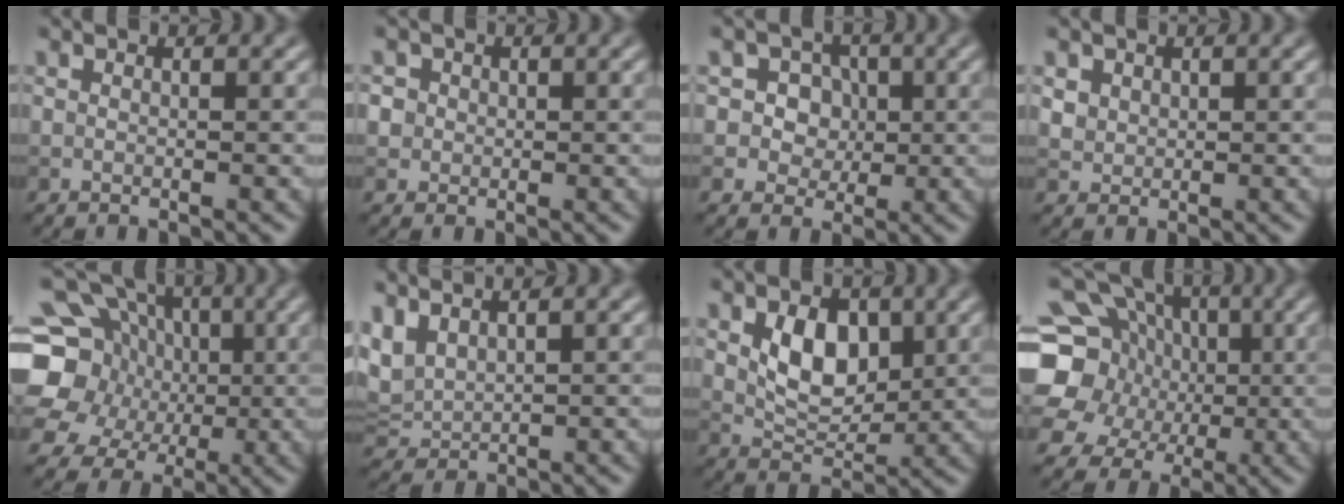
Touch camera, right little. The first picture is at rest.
{"total": 2.3, "force": [0.6, 2.1, 0.7], "torque": [-0.006, 0.006, 0.011]}
{"total": 5.4, "force": [1.6, 4.5, 2.4], "torque": [-0.028, 0.016, 0.014]}
{"total": 1.6, "force": [0.7, 1.3, 0.4], "torque": [-0.012, -0.009, 0.027]}
{"total": 13.4, "force": [0.3, 12.0, 5.9], "torque": [-0.159, 0.016, -0.012]}
{"total": 3.1, "force": [2.1, 1.6, 1.6], "torque": [-0.048, 0.009, 0.051]}
{"total": 4.7, "force": [1.1, 3.1, 3.3], "torque": [-0.063, -0.005, 0.019]}
{"total": 15.0, "force": [0.5, 13.4, 6.6], "torque": [-0.175, 0.020, -0.013]}